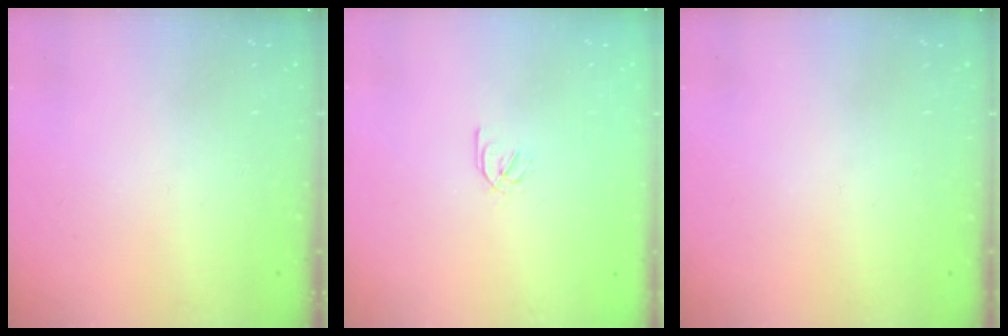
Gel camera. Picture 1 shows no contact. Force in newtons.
{"total": 2.1, "press": 2.0, "slide": 0.7}
{"total": 0.0}